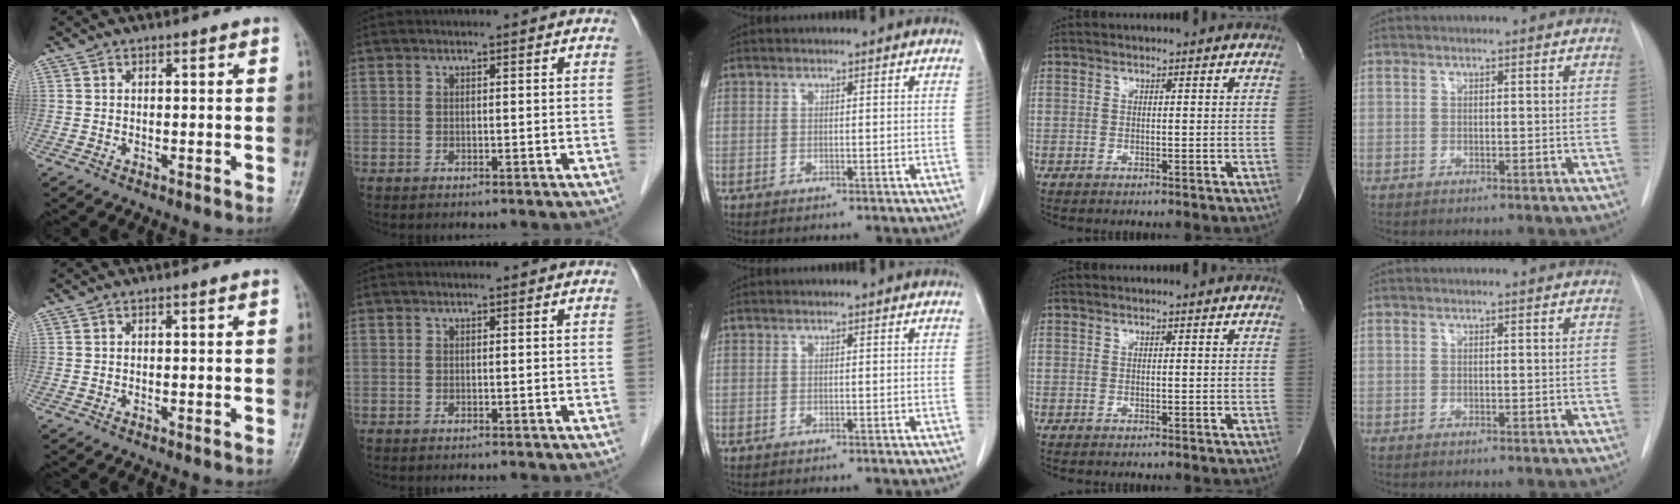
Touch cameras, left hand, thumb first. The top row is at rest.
{}